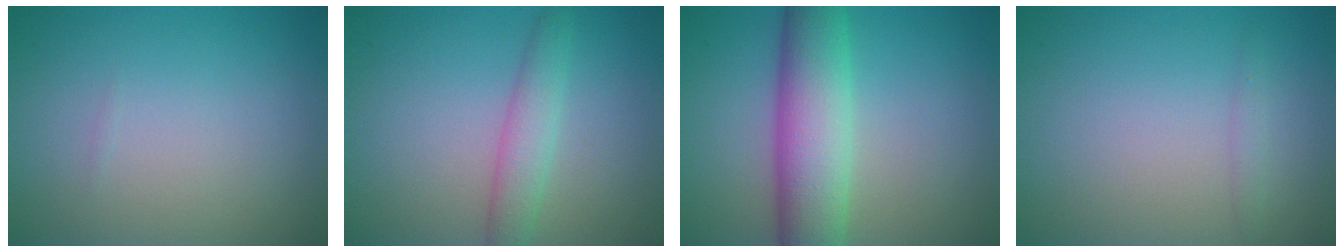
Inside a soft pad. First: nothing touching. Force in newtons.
{"total": 2.7, "press": 2.7, "slide": 0.0}
{"total": 7.8, "press": 7.8, "slide": 0.2}
{"total": 0.8, "press": 0.8, "slide": 0.0}